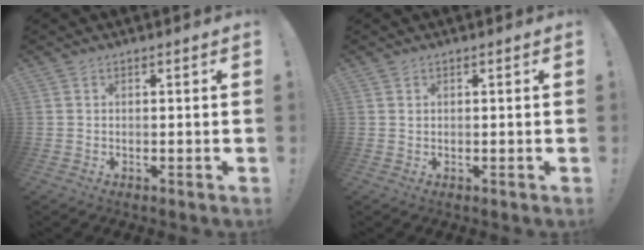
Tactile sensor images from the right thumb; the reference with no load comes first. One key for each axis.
{"total": 0.6, "fx": 0.5, "fy": 0.2, "fz": 0.3, "tx": 0.000, "ty": -0.003, "tz": 0.009}